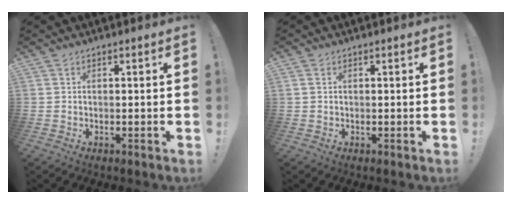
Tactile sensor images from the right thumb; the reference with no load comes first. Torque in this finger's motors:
{"motor_torque": [-0.17, 0.06, 0.01, -0.02, 0.07]}